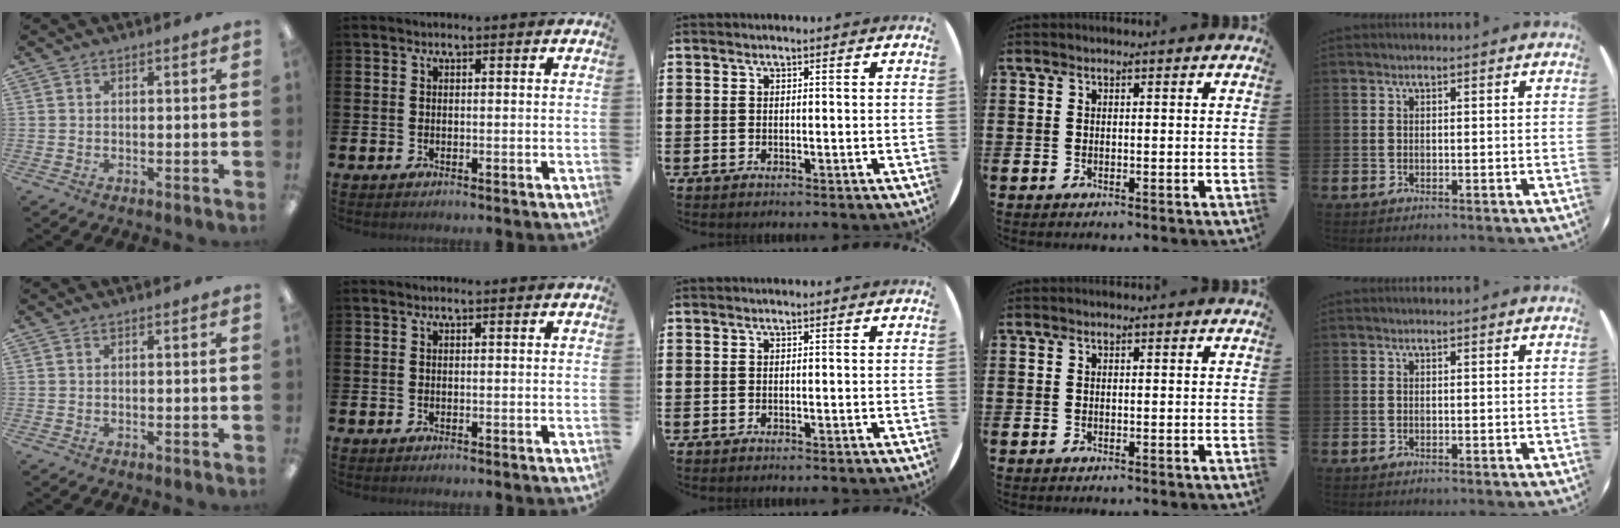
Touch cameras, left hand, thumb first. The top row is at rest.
{}